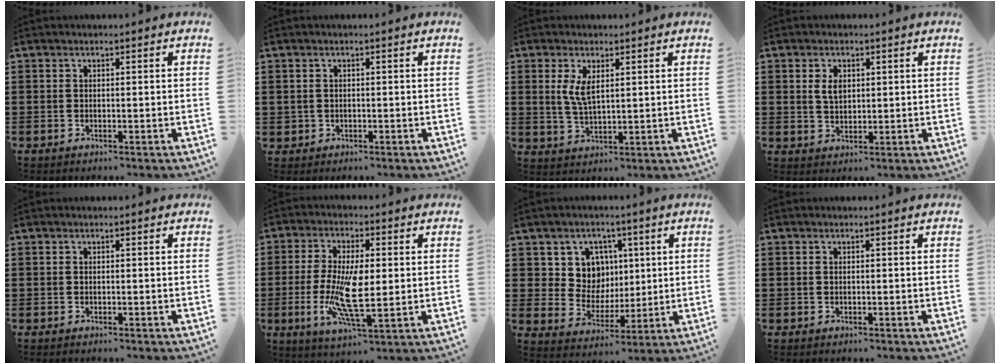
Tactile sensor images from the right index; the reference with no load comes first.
{"total": 0.7, "force": [-0.1, 0.7, 0.0], "torque": [-0.002, 0.006, -0.003]}
{"total": 4.2, "force": [1.3, 1.7, 3.5], "torque": [-0.074, 0.006, 0.023]}
{"total": 2.9, "force": [0.8, 1.8, 2.1], "torque": [-0.047, 0.007, 0.015]}
{"total": 0.0}
{"total": 10.5, "force": [-0.6, 3.4, 9.9], "torque": [-0.207, -0.013, -0.010]}
{"total": 8.2, "force": [2.5, 7.3, 2.8], "torque": [-0.075, 0.007, 0.048]}
{"total": 0.0}